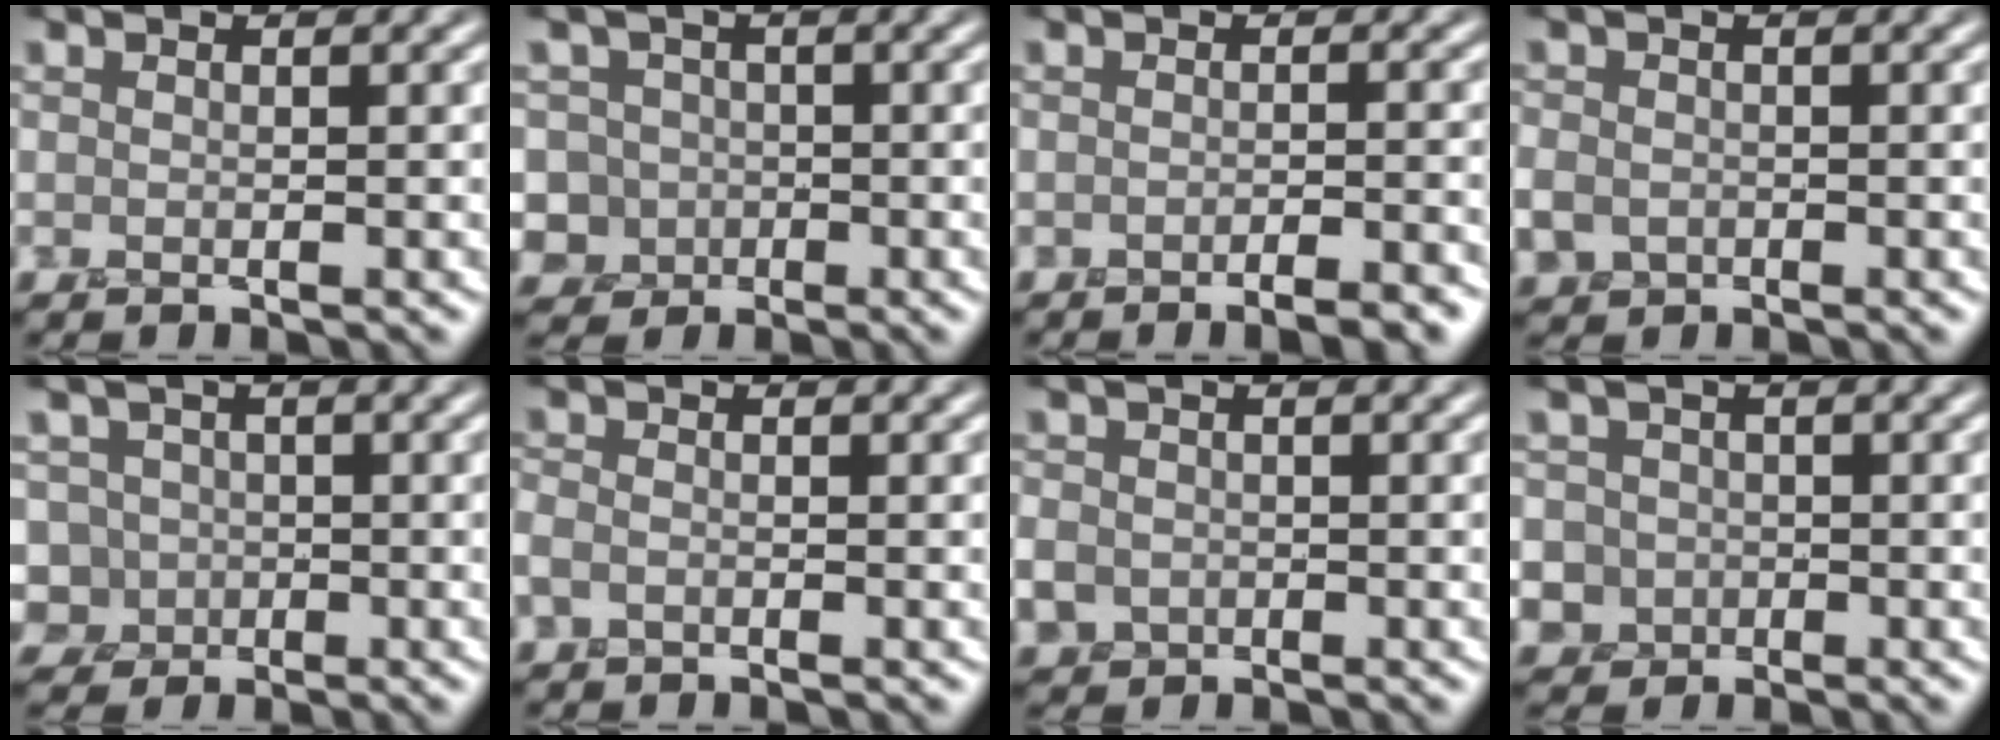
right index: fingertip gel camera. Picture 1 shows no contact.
{"total": 4.9, "force": [0.3, 4.8, 0.8], "torque": [-0.003, 0.032, -0.017]}
{"total": 3.0, "force": [-2.1, 0.6, 2.0], "torque": [-0.013, 0.009, -0.028]}
{"total": 1.7, "force": [-0.4, 1.6, 0.4], "torque": [-0.007, 0.000, -0.010]}
{"total": 4.1, "force": [0.7, 4.0, 0.7], "torque": [0.001, 0.029, -0.006]}
{"total": 0.9, "force": [-0.4, 0.7, 0.3], "torque": [-0.006, 0.004, -0.013]}
{"total": 2.2, "force": [-0.5, 2.0, 0.5], "torque": [-0.010, 0.001, -0.009]}
{"total": 5.9, "force": [-0.3, 5.7, 1.2], "torque": [-0.025, 0.018, -0.034]}